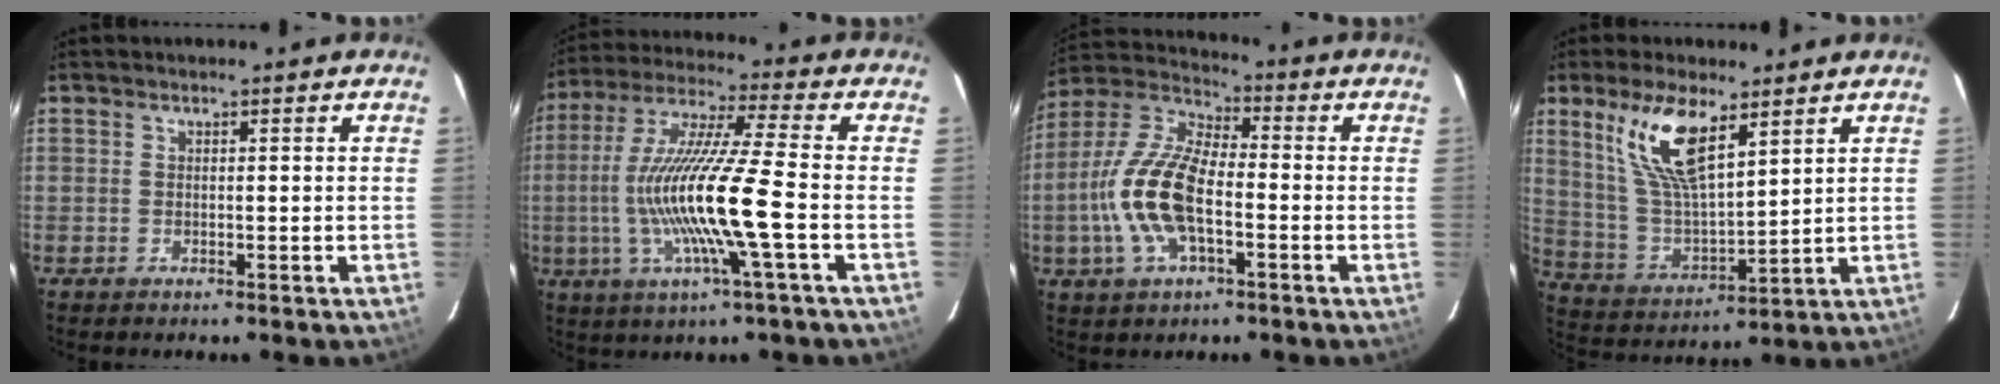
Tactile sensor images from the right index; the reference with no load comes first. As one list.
[{"total": 16.5, "force": [-3.2, -0.3, 16.2], "torque": [-0.314, -0.007, -0.060]}, {"total": 15.0, "force": [-3.5, 6.5, 13.0], "torque": [-0.278, 0.005, -0.073]}, {"total": 13.5, "force": [7.7, 4.7, 10.1], "torque": [-0.201, 0.004, 0.162]}]